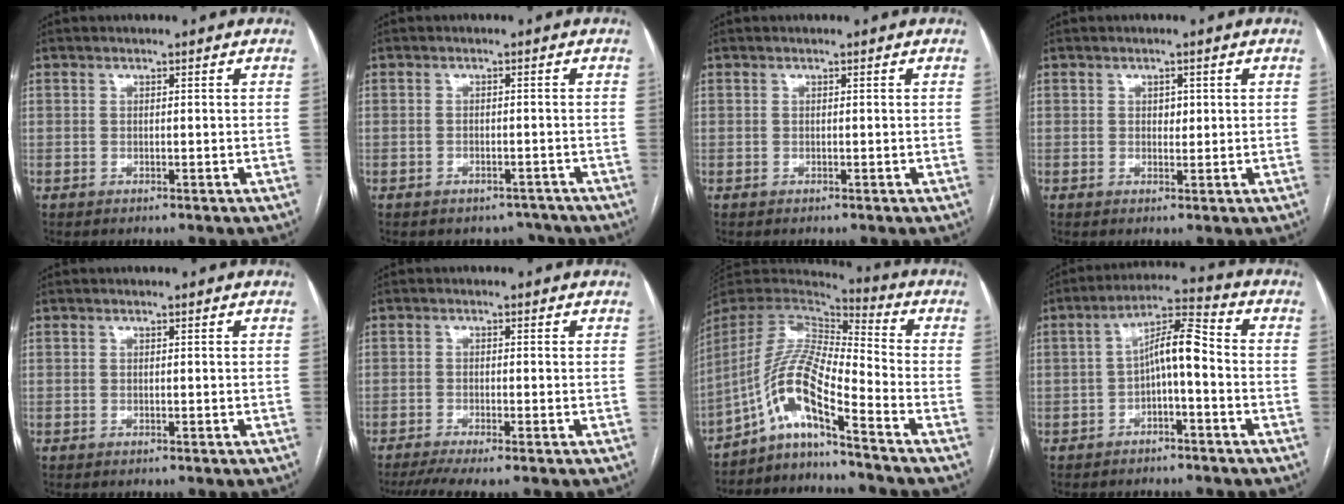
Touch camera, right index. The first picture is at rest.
{"total": 3.3, "force": [-2.9, 1.6, -0.1], "torque": [0.009, 0.008, -0.035]}
{"total": 0.0}
{"total": 1.4, "force": [0.4, 1.0, 1.0], "torque": [-0.009, 0.000, 0.005]}
{"total": 0.0}
{"total": 5.2, "force": [-3.7, 0.0, 3.6], "torque": [-0.058, -0.008, -0.063]}
{"total": 11.5, "force": [-7.6, 0.2, 8.6], "torque": [-0.174, 0.012, -0.144]}
{"total": 7.1, "force": [-1.3, 1.4, 6.8], "torque": [-0.120, 0.030, -0.025]}